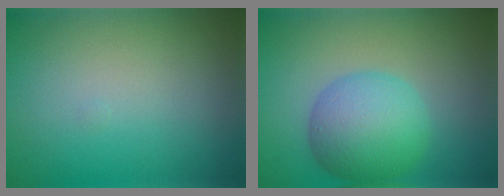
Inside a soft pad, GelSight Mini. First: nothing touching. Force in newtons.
{"total": 6.6, "press": 6.6, "slide": 0.1}